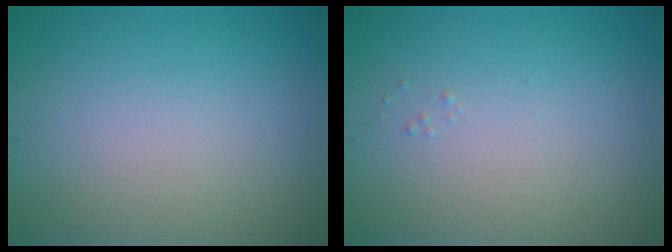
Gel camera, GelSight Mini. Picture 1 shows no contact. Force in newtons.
{"total": 0.0}